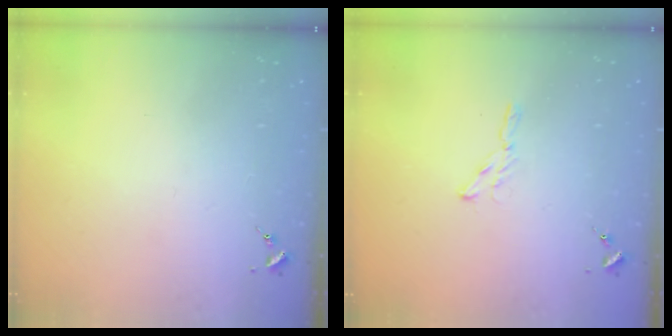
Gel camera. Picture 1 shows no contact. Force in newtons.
{"total": 2.7, "press": 2.7, "slide": 0.2}